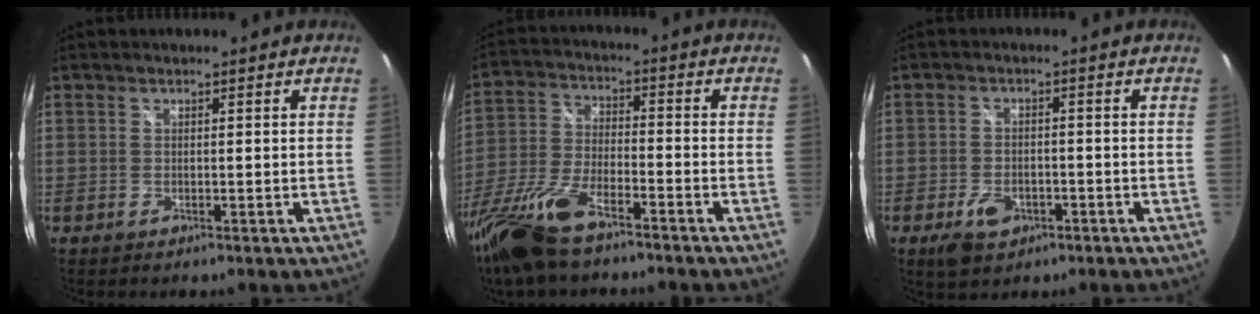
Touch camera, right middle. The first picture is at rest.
{"total": 15.6, "force": [-11.2, 4.9, 9.7], "torque": [-0.215, -0.032, -0.219]}
{"total": 5.8, "force": [-3.1, 3.6, 3.3], "torque": [-0.078, -0.002, -0.048]}